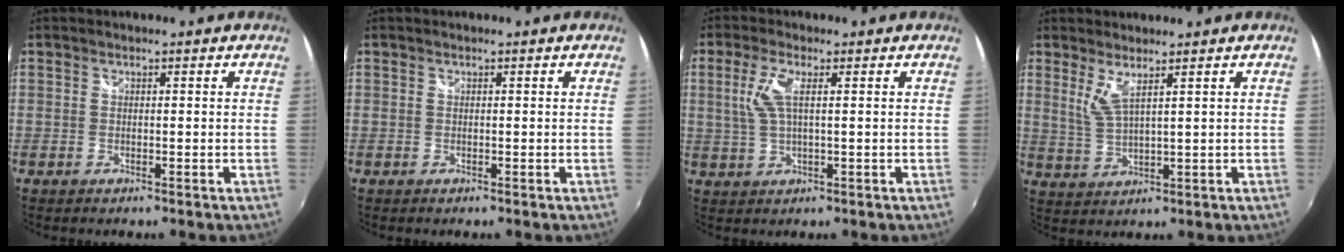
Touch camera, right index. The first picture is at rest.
{"total": 0.0}
{"total": 5.3, "force": [1.2, 1.3, 5.0], "torque": [-0.111, 0.004, 0.027]}
{"total": 3.9, "force": [2.4, 0.4, 3.0], "torque": [-0.066, -0.010, 0.049]}